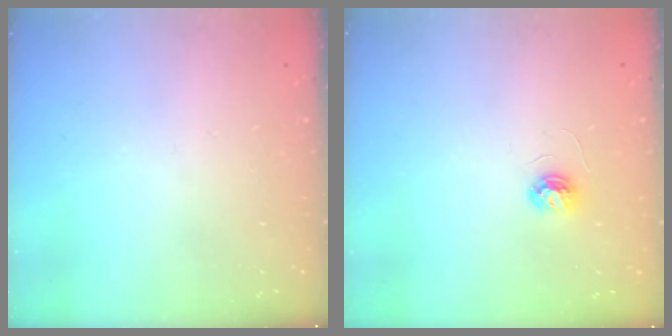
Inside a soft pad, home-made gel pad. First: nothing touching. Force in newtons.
{"total": 3.4, "press": 3.4, "slide": 0.3}